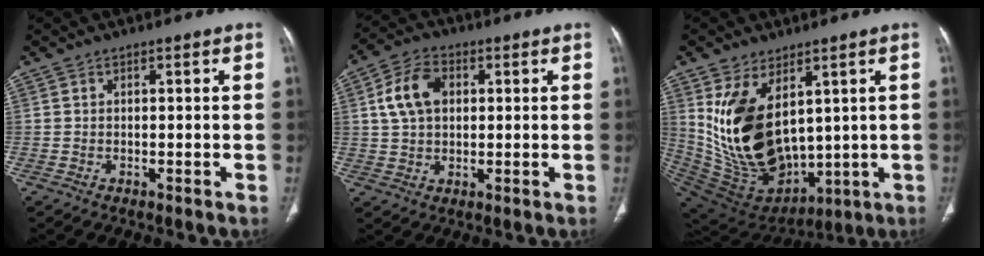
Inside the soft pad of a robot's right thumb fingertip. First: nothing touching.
{"total": 8.9, "force": [2.0, 6.2, 6.1], "torque": [-0.107, 0.011, 0.034]}
{"total": 19.6, "force": [4.5, 11.8, 15.0], "torque": [-0.256, -0.038, 0.125]}